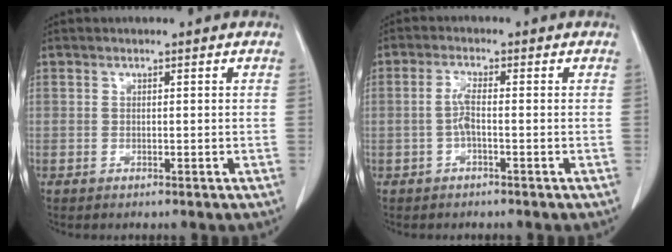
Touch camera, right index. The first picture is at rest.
{"total": 2.7, "force": [-0.6, 0.3, 2.6], "torque": [-0.054, 0.003, -0.014]}